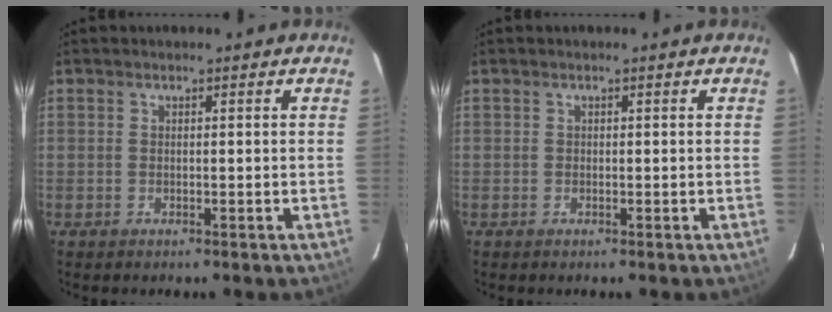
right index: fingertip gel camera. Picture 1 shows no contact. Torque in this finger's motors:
{"motor_torque": [0.19, 0.13, 0.05, 0.01]}